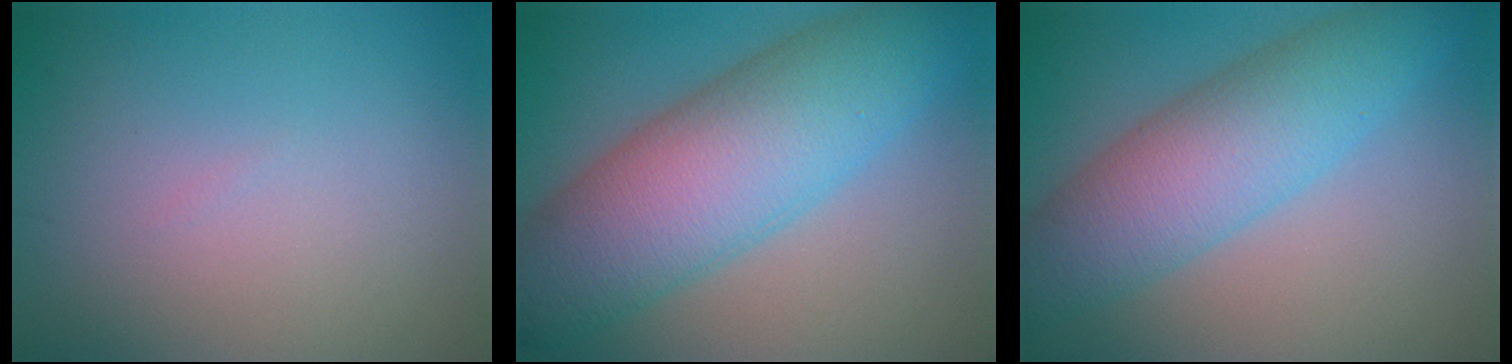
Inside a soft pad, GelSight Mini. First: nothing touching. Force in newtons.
{"total": 11.3, "press": 11.2, "slide": 0.1}
{"total": 7.7, "press": 7.7, "slide": 0.1}